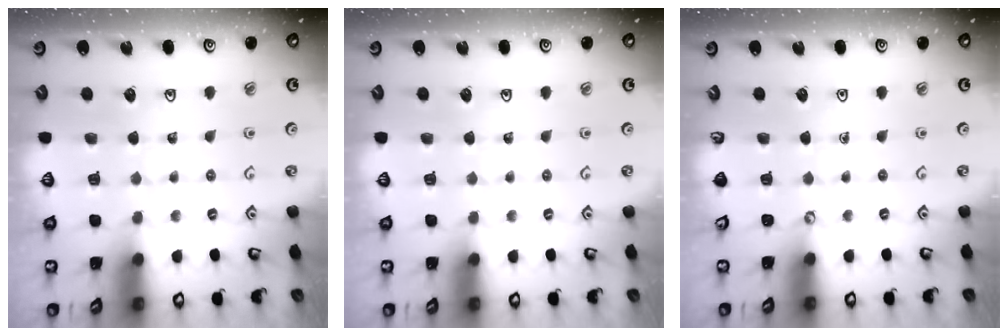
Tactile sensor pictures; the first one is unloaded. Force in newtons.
{"total": 0.0}
{"total": 0.0}